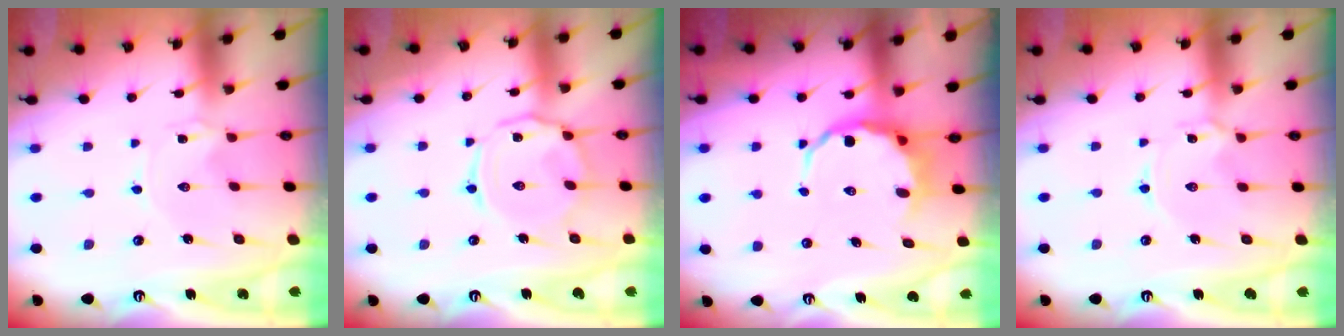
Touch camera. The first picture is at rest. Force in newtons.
{"total": 9.0, "press": 9.0, "slide": 0.8}
{"total": 5.8, "press": 5.5, "slide": 1.9}
{"total": 1.7, "press": 1.7, "slide": 0.3}